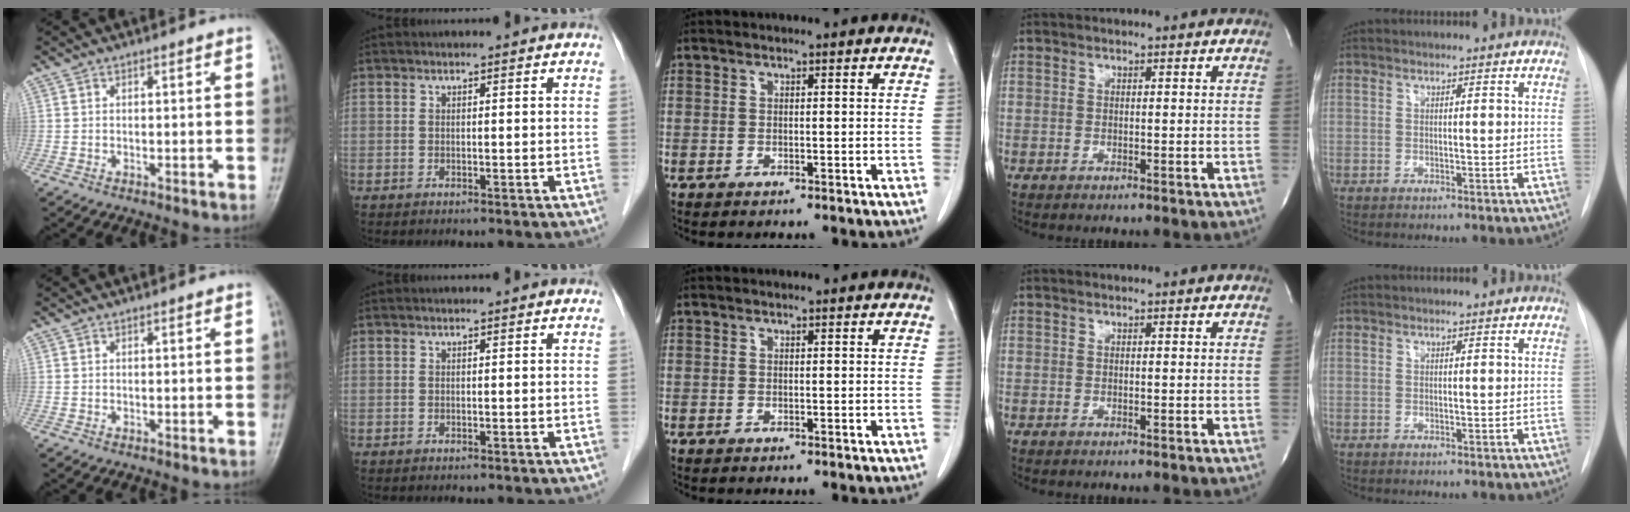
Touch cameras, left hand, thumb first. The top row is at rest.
{}